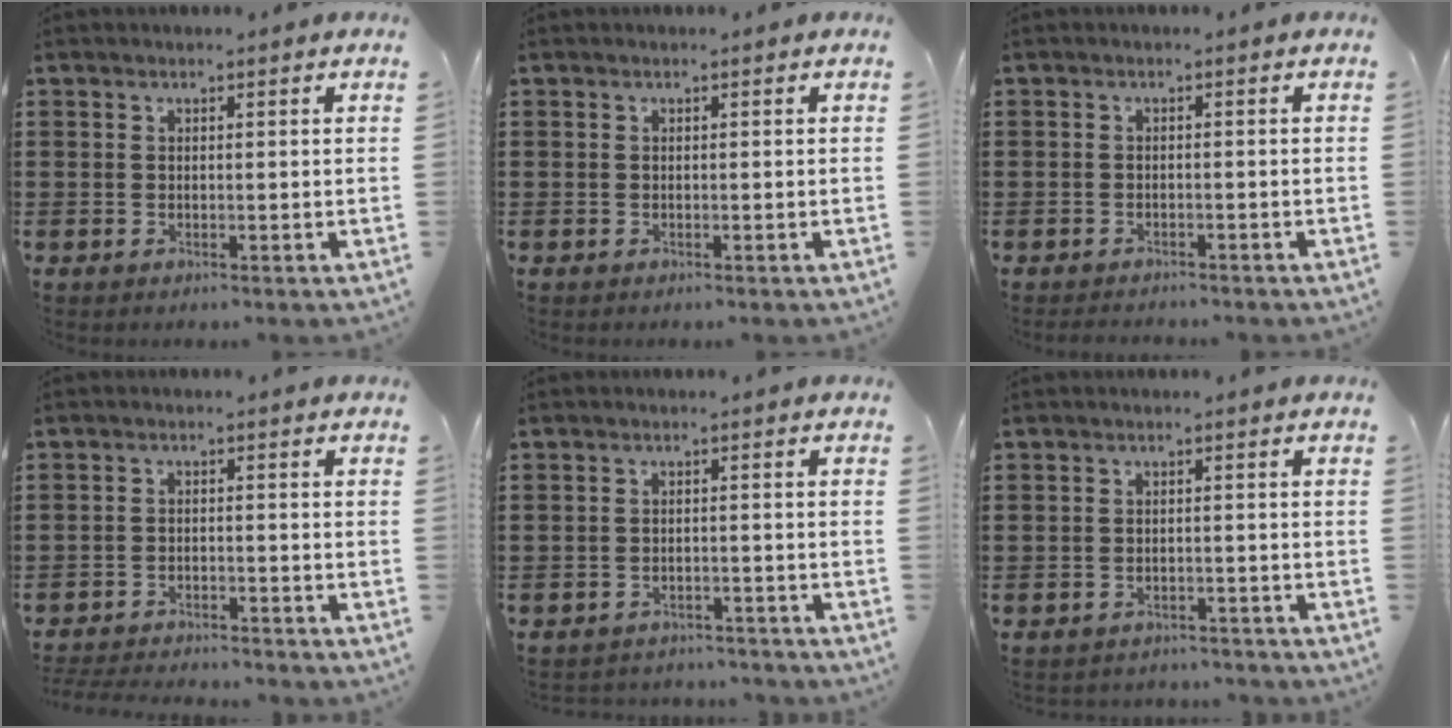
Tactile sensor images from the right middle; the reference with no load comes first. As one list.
[{"total": 0.0}, {"total": 1.3, "force": [-1.3, 0.0, -0.1], "torque": [-0.004, 0.000, -0.028]}, {"total": 3.2, "force": [-3.2, 0.1, 0.2], "torque": [-0.016, -0.006, -0.068]}, {"total": 2.2, "force": [-2.2, 0.2, 0.0], "torque": [-0.008, -0.003, -0.047]}, {"total": 1.8, "force": [-1.8, 0.2, 0.0], "torque": [-0.008, -0.003, -0.038]}]